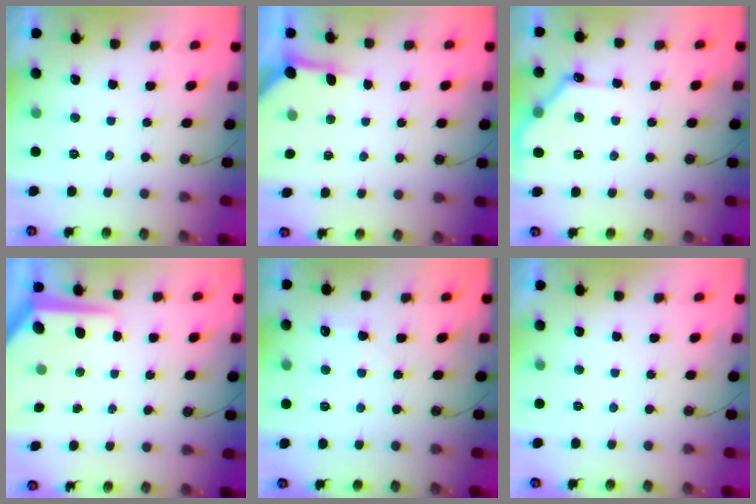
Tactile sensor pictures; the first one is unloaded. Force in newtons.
{"total": 4.0, "press": 3.9, "slide": 0.5}
{"total": 10.3, "press": 10.3, "slide": 0.4}
{"total": 9.0, "press": 8.9, "slide": 0.7}
{"total": 3.6, "press": 3.6, "slide": 0.4}
{"total": 0.0}